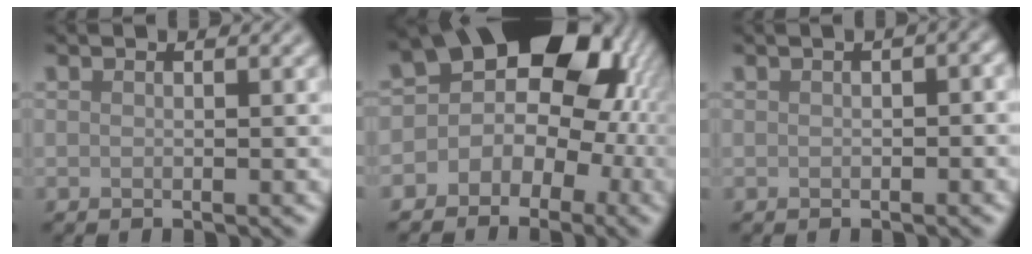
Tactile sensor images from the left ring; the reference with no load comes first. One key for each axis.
{"total": 15.1, "fx": 3.2, "fy": 11.4, "fz": 9.3, "tx": -0.109, "ty": 0.045, "tz": 0.025}
{"total": 1.5, "fx": 0.1, "fy": 1.0, "fz": 1.2, "tx": -0.011, "ty": 0.003, "tz": 0.004}